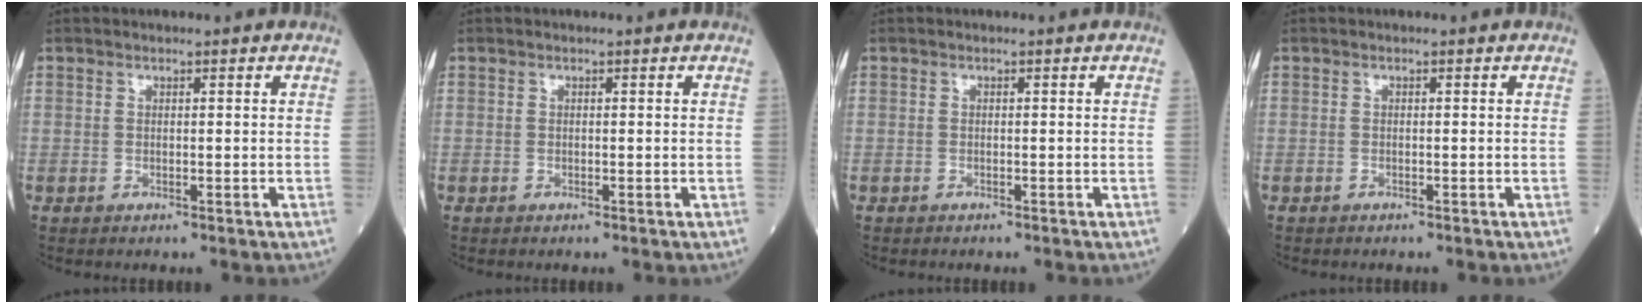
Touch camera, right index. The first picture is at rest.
{"total": 0.0}
{"total": 0.7, "force": [-0.4, 0.5, 0.4], "torque": [-0.019, 0.000, -0.006]}
{"total": 0.9, "force": [-0.5, 0.6, 0.4], "torque": [-0.020, 0.000, -0.008]}